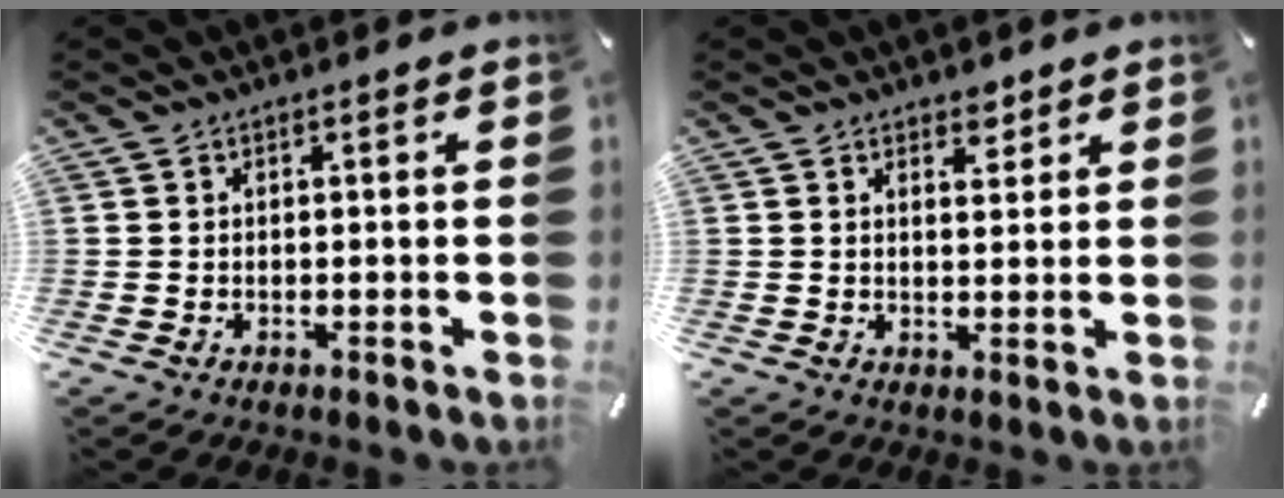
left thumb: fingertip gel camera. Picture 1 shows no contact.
{"total": 2.9, "force": [2.2, 1.7, 0.9], "torque": [0.003, -0.013, 0.036]}